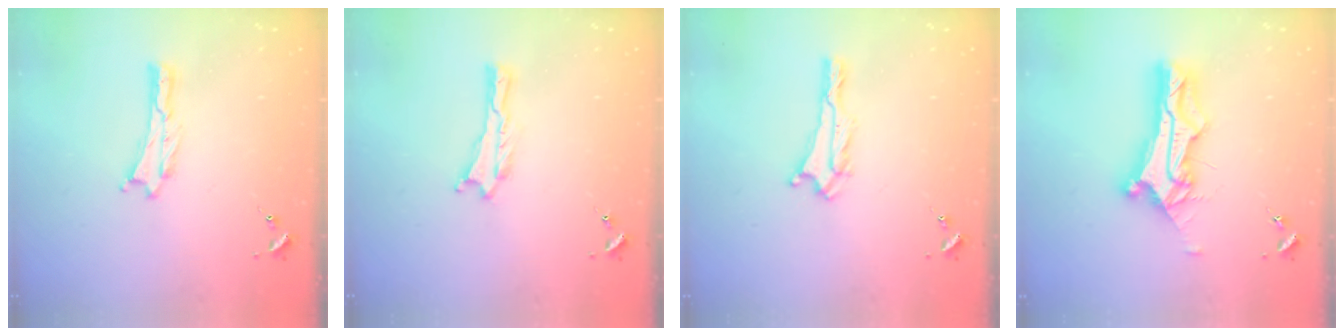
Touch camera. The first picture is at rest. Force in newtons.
{"total": 0.0}
{"total": 0.6, "press": 0.6, "slide": 0.1}
{"total": 10.8, "press": 10.7, "slide": 0.9}